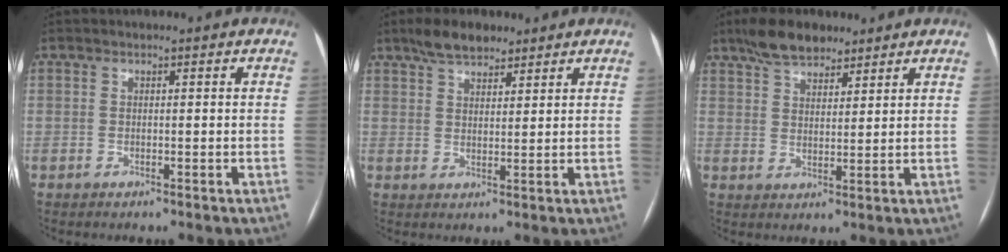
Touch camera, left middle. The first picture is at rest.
{"total": 5.7, "force": [4.5, 2.3, 2.7], "torque": [-0.053, 0.012, 0.081]}
{"total": 7.0, "force": [5.6, 2.8, 3.3], "torque": [-0.063, 0.012, 0.101]}